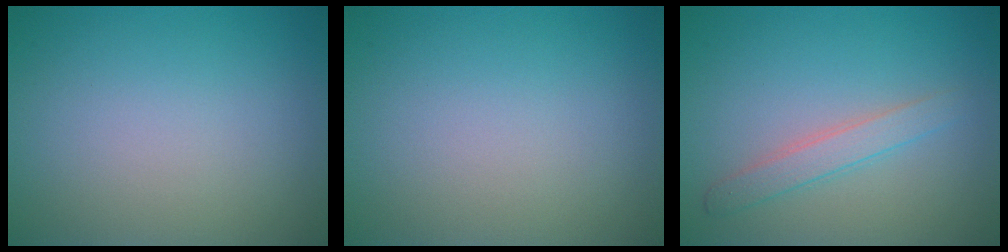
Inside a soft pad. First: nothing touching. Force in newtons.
{"total": 0.0}
{"total": 2.1, "press": 2.1, "slide": 0.0}